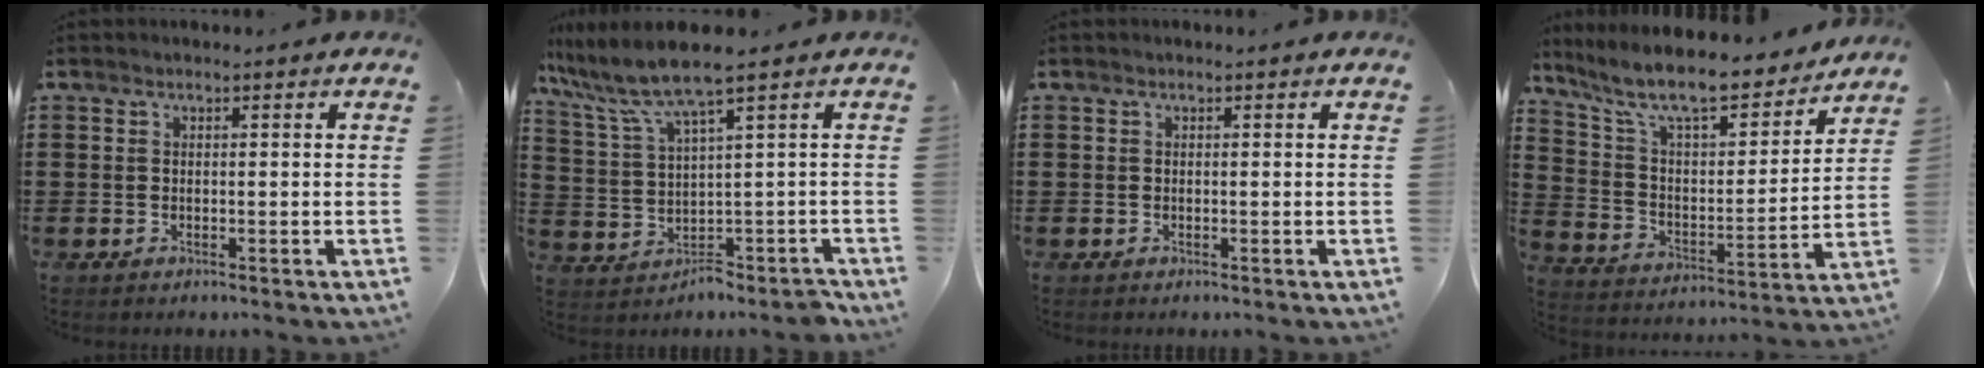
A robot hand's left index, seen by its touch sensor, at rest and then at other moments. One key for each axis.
{"total": 5.9, "fx": 2.9, "fy": 1.3, "fz": 4.9, "tx": -0.114, "ty": -0.024, "tz": 0.047}
{"total": 0.0}
{"total": 10.5, "fx": 9.1, "fy": 1.6, "fz": 5.0, "tx": -0.128, "ty": -0.058, "tz": 0.155}